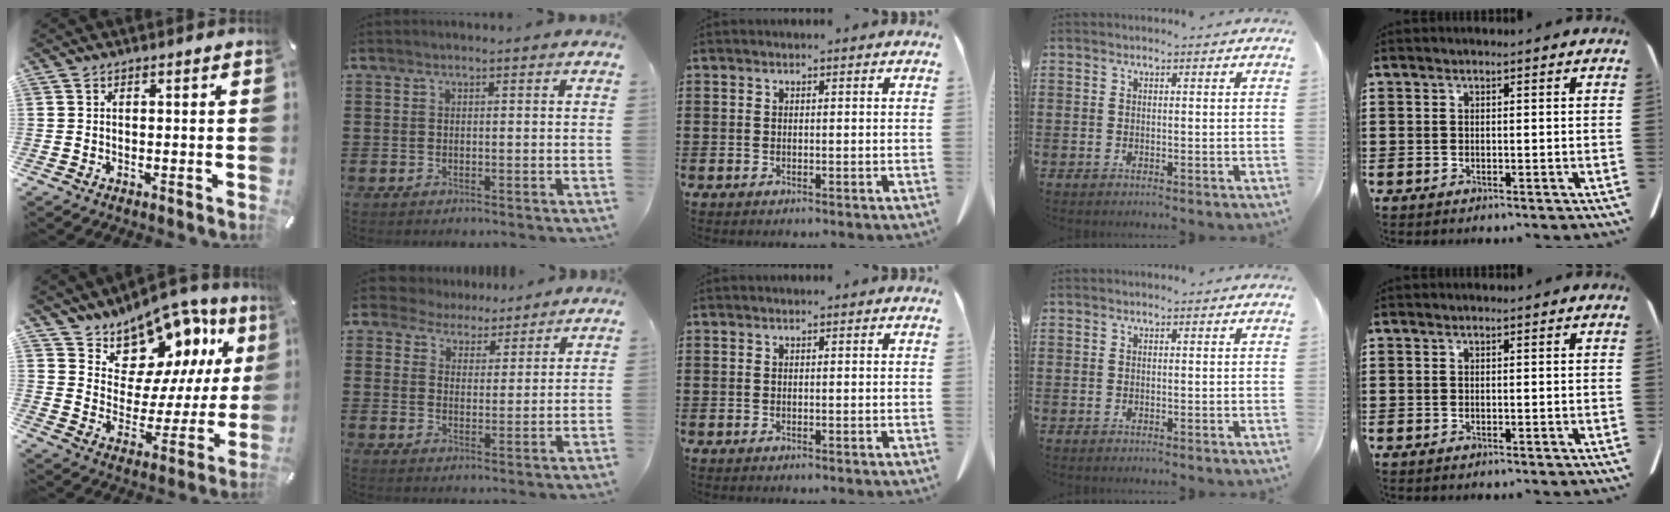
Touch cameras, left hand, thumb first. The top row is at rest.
{"thumb": {"total": 12.2, "force": [9.9, 6.9, 1.4], "torque": [-0.032, -0.112, 0.178]}, "index": {"total": 4.7, "force": [4.4, 1.9, 0.0], "torque": [-0.024, -0.007, 0.080]}}